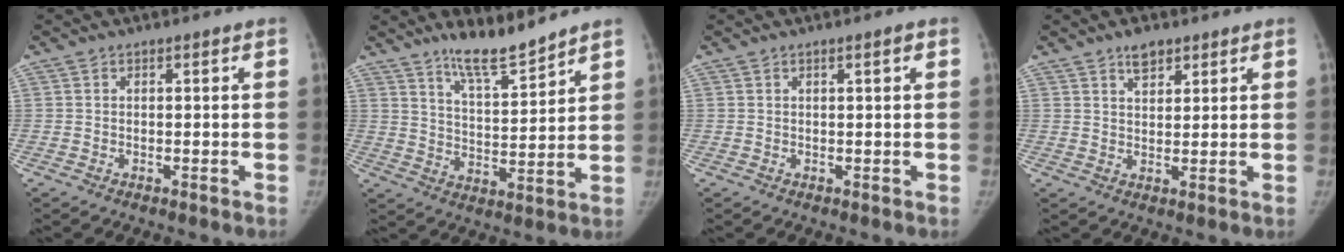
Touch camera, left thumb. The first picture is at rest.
{"total": 8.9, "force": [7.7, 1.2, 4.3], "torque": [-0.059, -0.060, 0.138]}
{"total": 1.1, "force": [0.5, 0.0, 1.0], "torque": [-0.016, 0.001, 0.007]}
{"total": 4.0, "force": [2.8, 2.0, 2.0], "torque": [-0.012, -0.017, 0.046]}